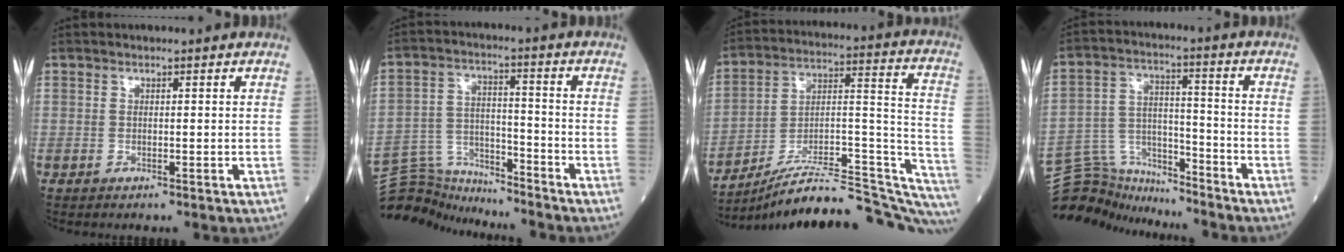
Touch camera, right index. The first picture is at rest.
{"total": 9.3, "force": [-9.2, 0.8, -1.3], "torque": [0.014, 0.040, -0.168]}
{"total": 27.9, "force": [-25.2, 2.2, 11.8], "torque": [-0.106, 0.026, -0.365]}
{"total": 10.5, "force": [-10.3, 1.8, -0.9], "torque": [0.009, 0.052, -0.186]}